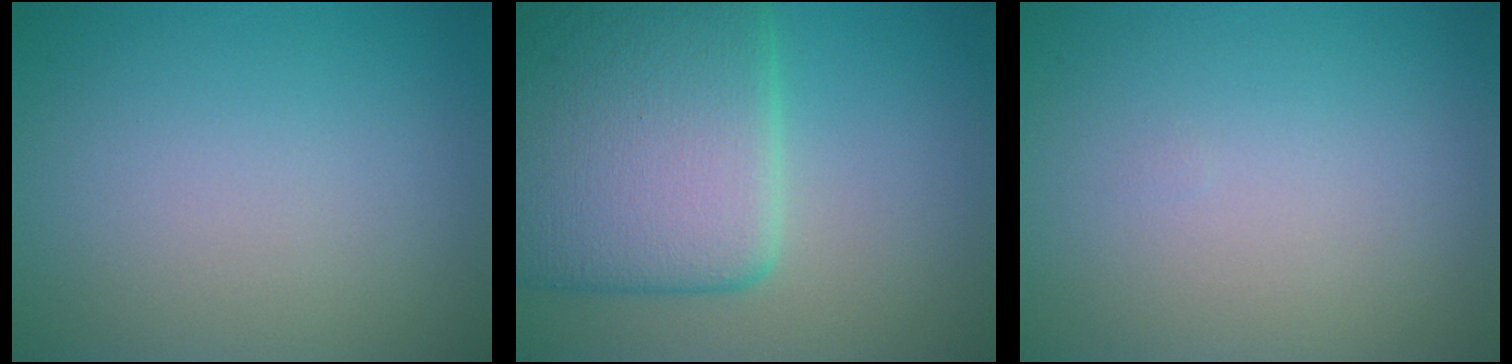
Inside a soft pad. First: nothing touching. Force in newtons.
{"total": 10.8, "press": 10.8, "slide": 0.7}
{"total": 0.0}